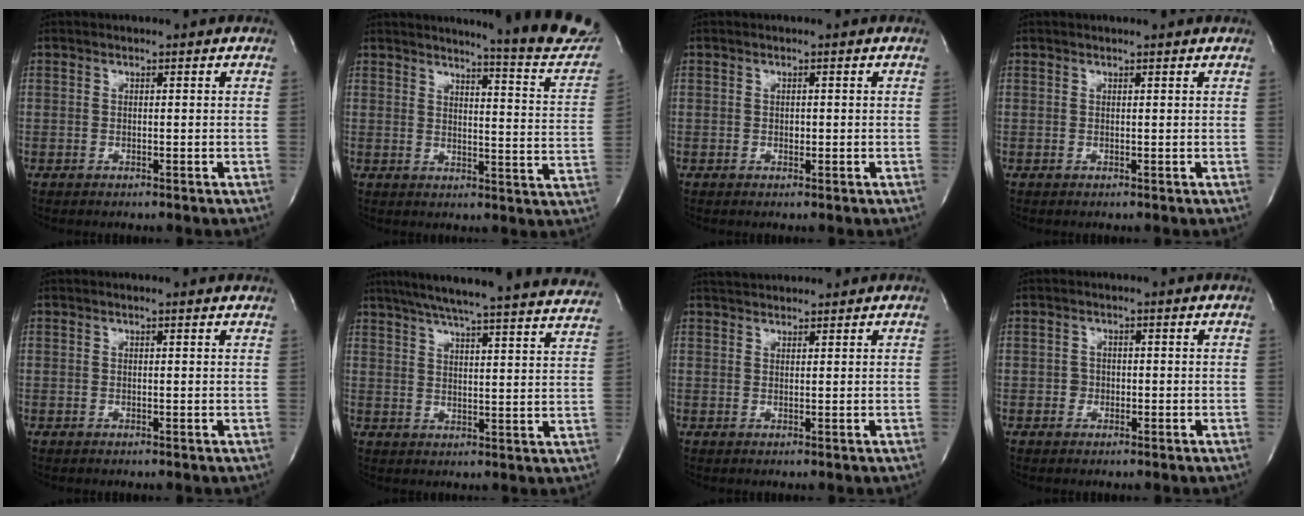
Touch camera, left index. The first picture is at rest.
{"total": 16.8, "force": [15.9, -0.4, 5.2], "torque": [-0.068, -0.116, 0.170]}
{"total": 0.5, "force": [0.0, 0.4, 0.4], "torque": [-0.004, 0.002, -0.002]}
{"total": 1.7, "force": [1.7, -0.3, 0.4], "torque": [-0.014, 0.004, 0.019]}
{"total": 1.9, "force": [1.7, 0.0, 0.8], "torque": [-0.019, 0.009, 0.015]}
{"total": 31.2, "force": [28.3, 1.0, 13.2], "torque": [-0.213, -0.050, 0.343]}
{"total": 3.9, "force": [3.7, 0.6, 0.9], "torque": [-0.017, 0.033, 0.065]}
{"total": 1.2, "force": [-0.3, 1.1, 0.3], "torque": [0.000, 0.005, -0.006]}